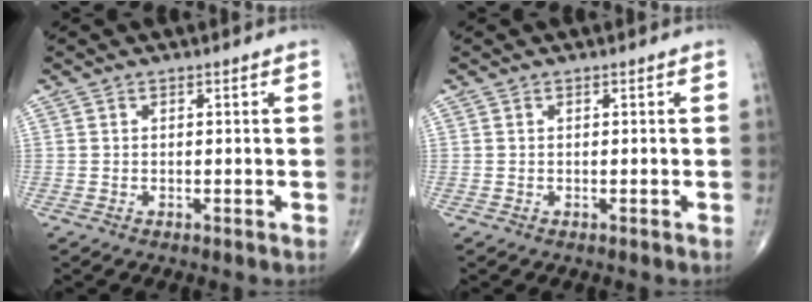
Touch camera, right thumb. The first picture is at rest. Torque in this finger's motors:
{"motor_torque": [0.00, 0.00, 0.01, -0.01, 0.01]}